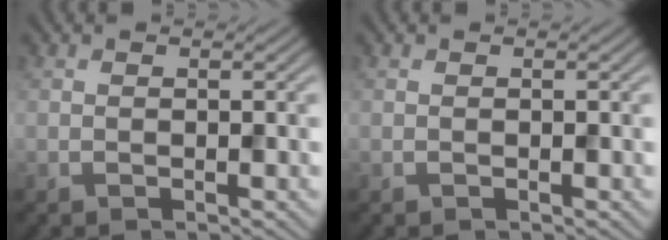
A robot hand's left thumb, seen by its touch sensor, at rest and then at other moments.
{"total": 0.0}